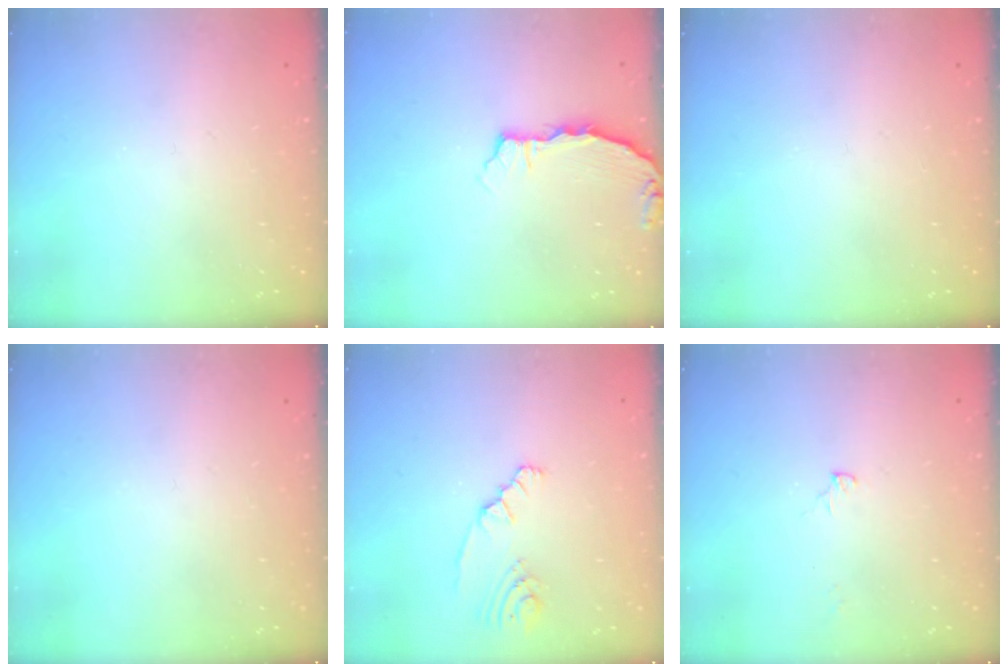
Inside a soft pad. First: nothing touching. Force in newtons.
{"total": 3.2, "press": 3.2, "slide": 0.4}
{"total": 0.0}
{"total": 0.0}
{"total": 3.2, "press": 3.0, "slide": 1.2}
{"total": 6.1, "press": 5.5, "slide": 2.6}